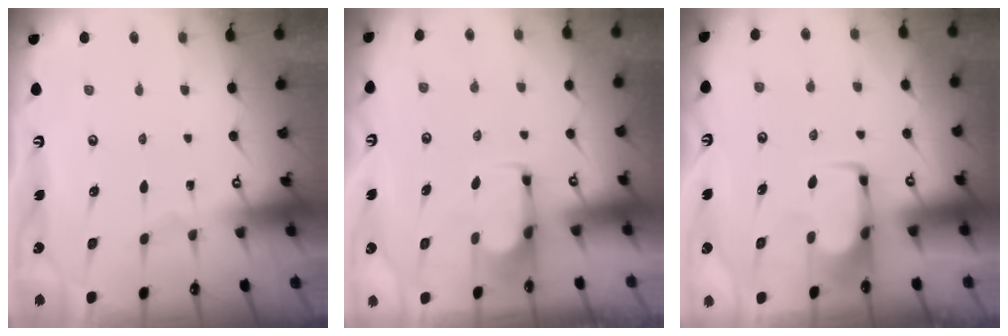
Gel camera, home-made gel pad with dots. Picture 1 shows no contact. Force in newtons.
{"total": 2.6, "press": 2.4, "slide": 0.9}
{"total": 1.9, "press": 1.9, "slide": 0.4}